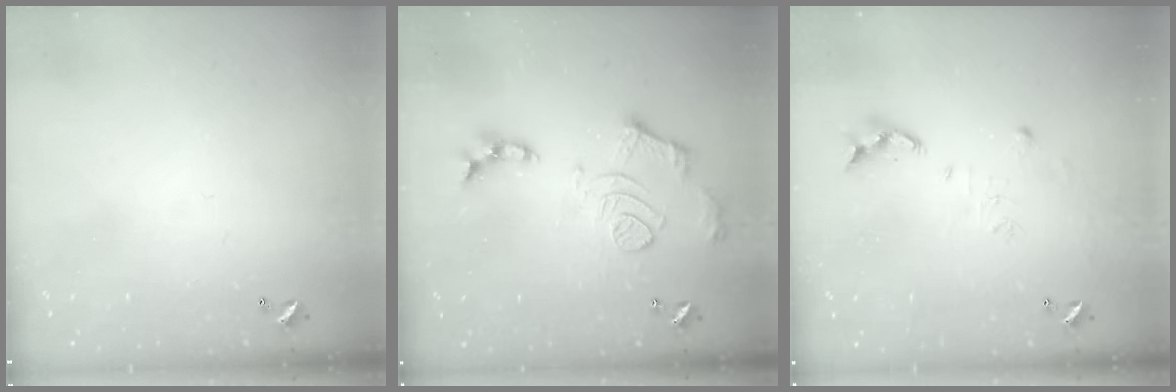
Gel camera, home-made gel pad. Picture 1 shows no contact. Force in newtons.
{"total": 13.2, "press": 13.2, "slide": 1.2}
{"total": 7.0, "press": 7.0, "slide": 0.5}